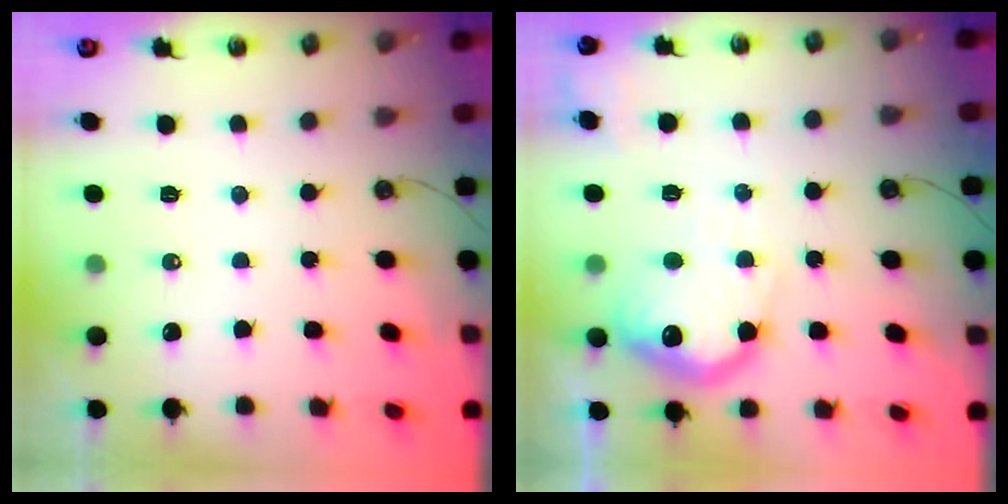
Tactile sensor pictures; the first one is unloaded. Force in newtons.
{"total": 16.0, "press": 15.9, "slide": 1.3}